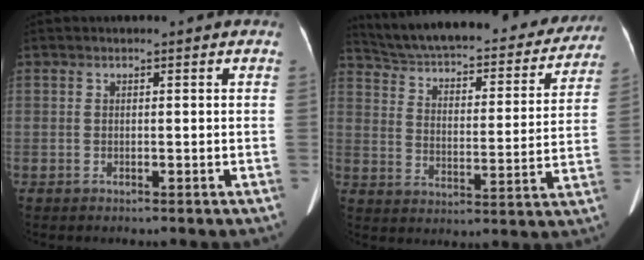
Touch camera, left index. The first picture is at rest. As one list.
[{"total": 28.3, "force": [25.3, 6.9, 10.4], "torque": [-0.174, -0.023, 0.330]}]